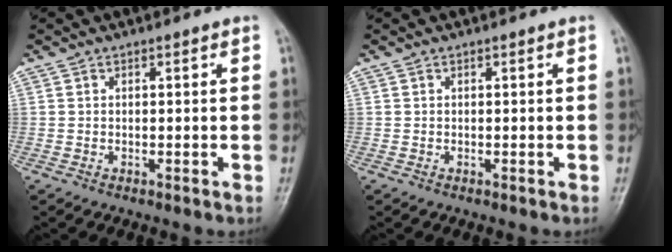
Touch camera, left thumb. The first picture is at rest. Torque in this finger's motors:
{"motor_torque": [0.01, 0.04, 0.00, 0.00, 0.00]}